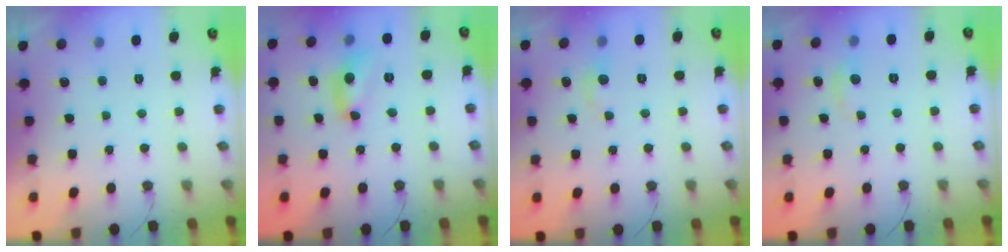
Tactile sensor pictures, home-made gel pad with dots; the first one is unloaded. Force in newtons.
{"total": 12.2, "press": 12.1, "slide": 0.8}
{"total": 4.8, "press": 4.8, "slide": 0.7}
{"total": 3.3, "press": 3.3, "slide": 0.5}